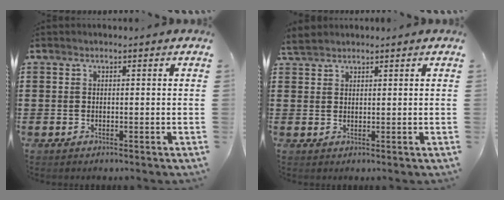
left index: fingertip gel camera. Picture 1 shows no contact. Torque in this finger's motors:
{"motor_torque": [1.63, -0.51, 0.64, 0.21]}